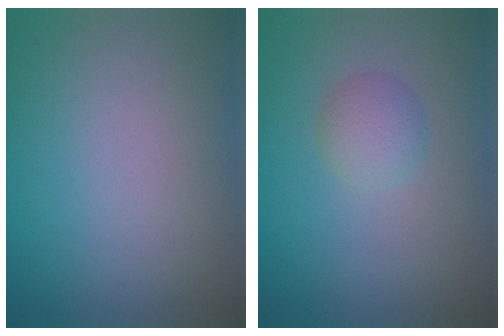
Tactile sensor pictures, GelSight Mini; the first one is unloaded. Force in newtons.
{"total": 1.8, "press": 1.8, "slide": 0.1}